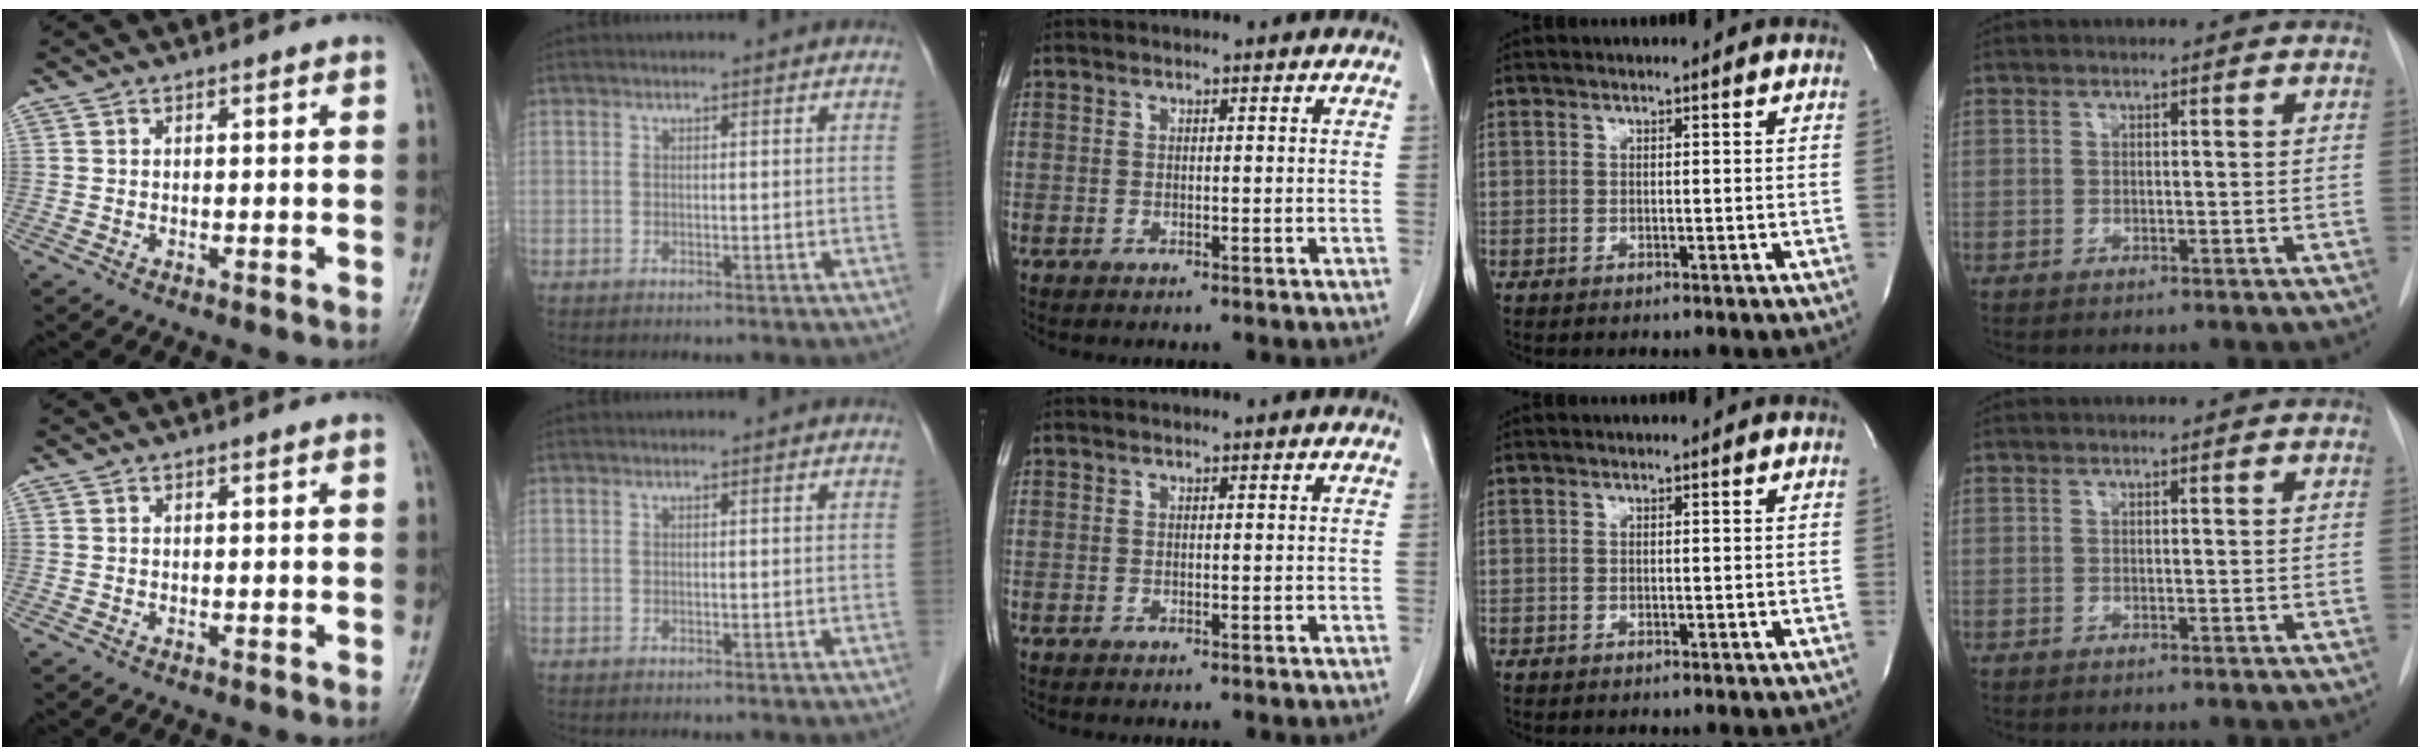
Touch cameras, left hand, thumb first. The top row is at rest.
{}